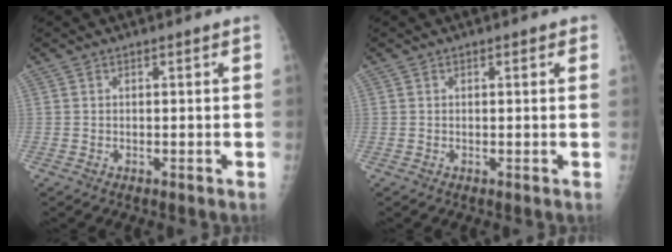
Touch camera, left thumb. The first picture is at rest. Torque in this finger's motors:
{"motor_torque": [-0.13, -0.09, -0.32, -0.01, -0.01]}